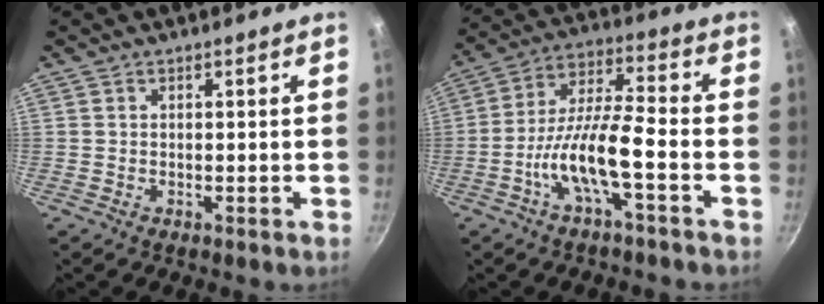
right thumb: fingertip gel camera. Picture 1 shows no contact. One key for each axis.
{"total": 11.6, "fx": -4.6, "fy": 2.7, "fz": 10.4, "tx": -0.197, "ty": 0.043, "tz": -0.092}